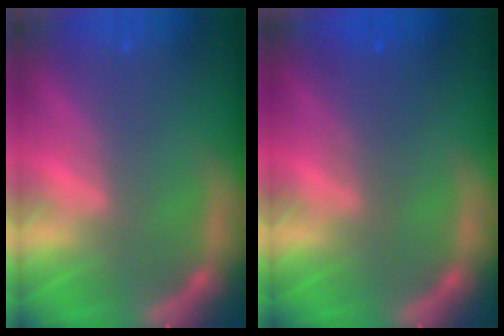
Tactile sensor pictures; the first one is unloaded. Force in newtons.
{"total": 2.5}